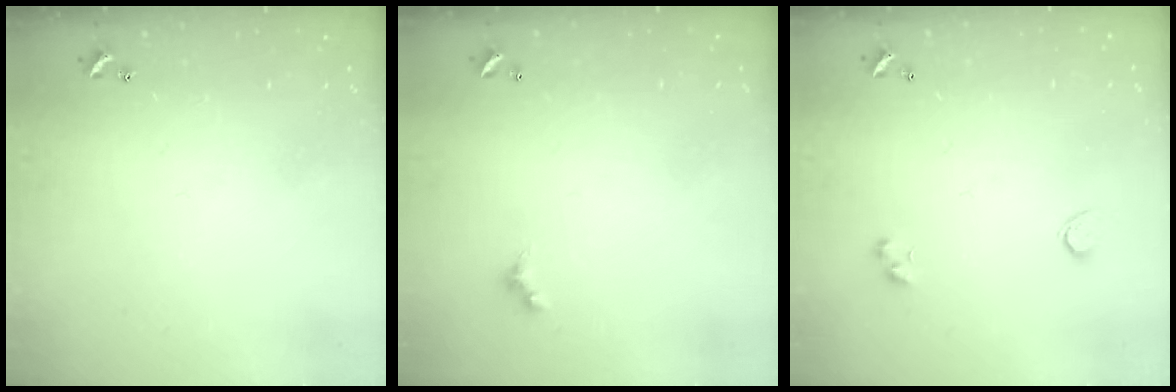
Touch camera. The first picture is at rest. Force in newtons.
{"total": 1.5, "press": 1.4, "slide": 0.3}
{"total": 1.9, "press": 1.5, "slide": 1.1}